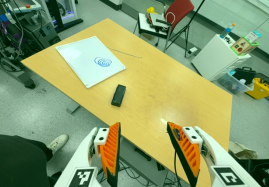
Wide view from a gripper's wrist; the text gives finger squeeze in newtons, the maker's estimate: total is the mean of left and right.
{"total": 0.0}